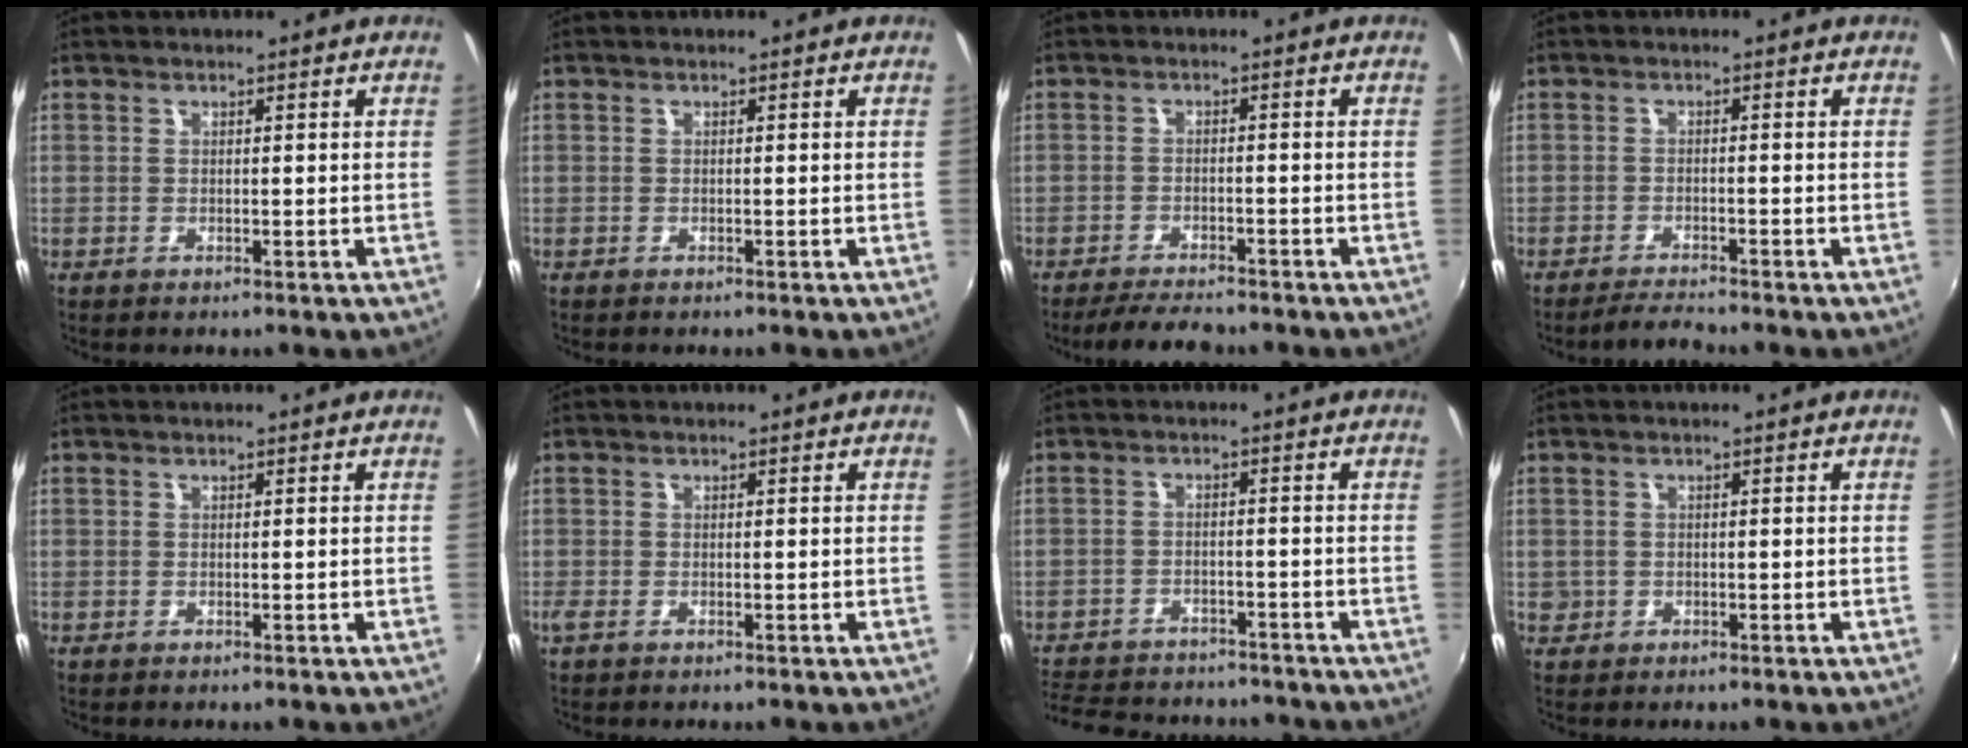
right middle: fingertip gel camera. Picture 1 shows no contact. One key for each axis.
{"total": 0.5, "fx": 0.3, "fy": -0.3, "fz": -0.3, "tx": 0.009, "ty": 0.001, "tz": 0.005}
{"total": 6.6, "fx": -5.9, "fy": 1.3, "fz": 2.7, "tx": -0.072, "ty": -0.013, "tz": -0.095}
{"total": 3.0, "fx": -2.9, "fy": -0.2, "fz": 0.7, "tx": -0.029, "ty": -0.007, "tz": -0.056}
{"total": 0.0}
{"total": 1.1, "fx": -0.5, "fy": 0.4, "fz": 0.9, "tx": -0.019, "ty": -0.004, "tz": -0.010}
{"total": 15.9, "fx": -13.7, "fy": 5.7, "fz": 5.6, "tx": -0.137, "ty": 0.007, "tz": -0.193}
{"total": 1.9, "fx": -0.4, "fy": 1.9, "fz": 0.4, "tx": -0.010, "ty": -0.004, "tz": -0.004}